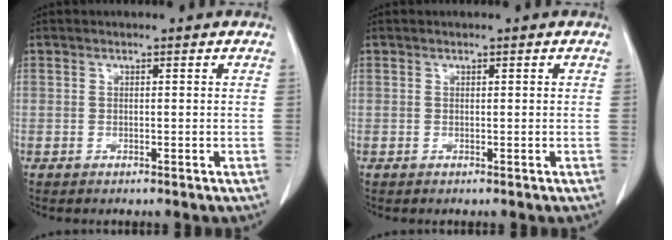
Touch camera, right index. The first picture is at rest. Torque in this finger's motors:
{"motor_torque": [-0.06, 0.00, 0.01, 0.01]}